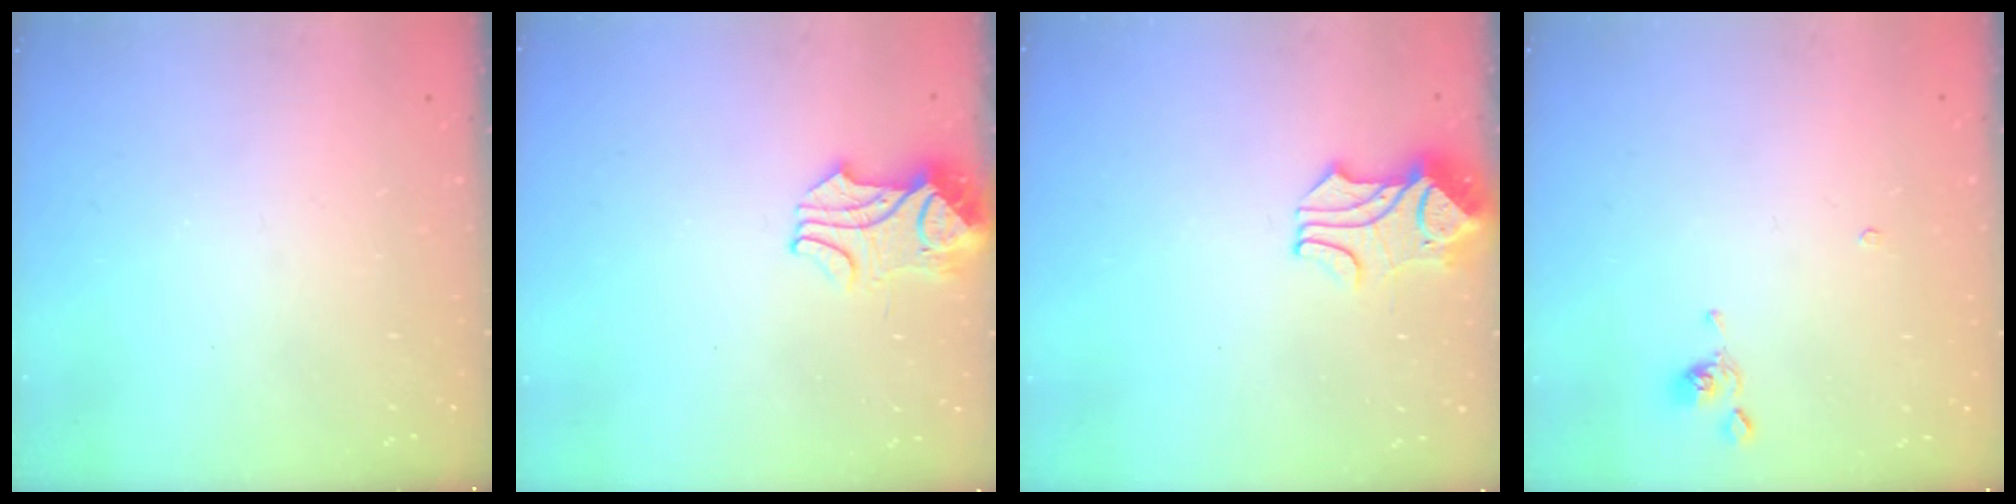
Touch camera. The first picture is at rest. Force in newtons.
{"total": 2.4, "press": 2.3, "slide": 0.6}
{"total": 1.8, "press": 1.4, "slide": 1.1}
{"total": 0.7, "press": 0.6, "slide": 0.3}